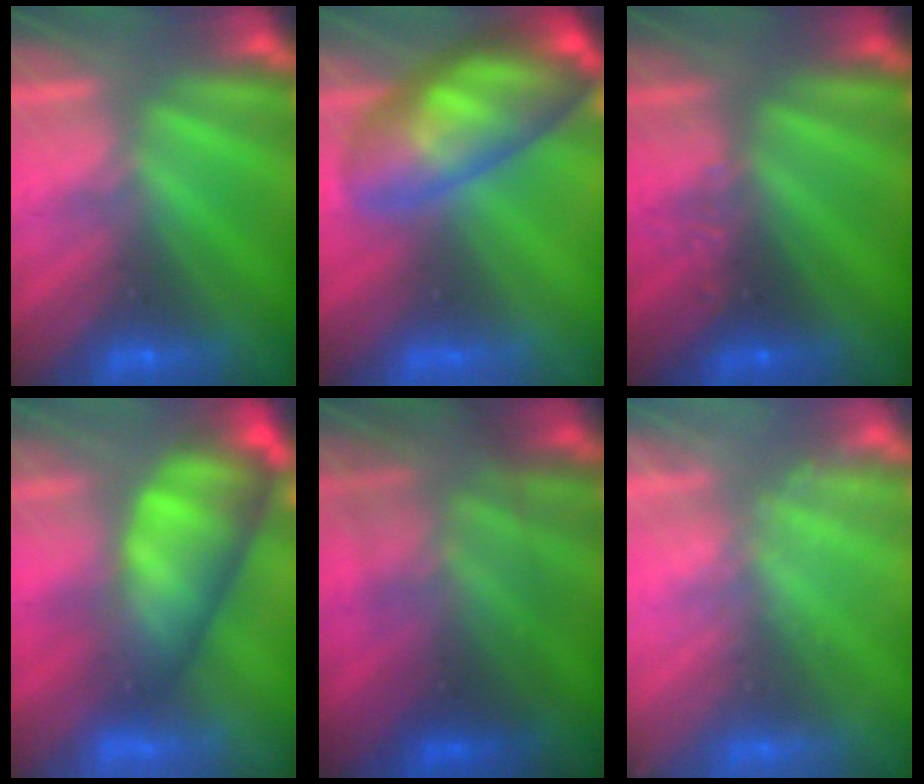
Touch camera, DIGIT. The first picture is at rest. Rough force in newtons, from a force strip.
{"total": 11.6}
{"total": 2.4}
{"total": 9.8}
{"total": 4.8}
{"total": 2.4}